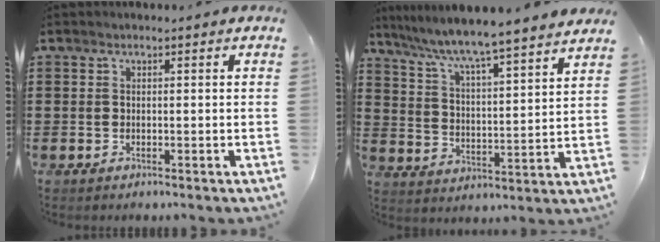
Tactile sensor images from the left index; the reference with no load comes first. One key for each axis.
{"total": 5.7, "fx": 5.1, "fy": -0.9, "fz": 2.3, "tx": -0.067, "ty": -0.045, "tz": 0.079}